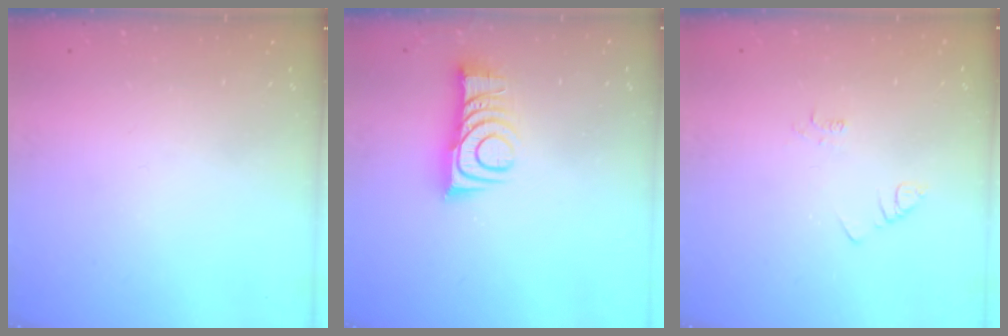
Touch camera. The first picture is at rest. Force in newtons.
{"total": 10.5, "press": 10.5, "slide": 0.3}
{"total": 2.1, "press": 2.1, "slide": 0.4}